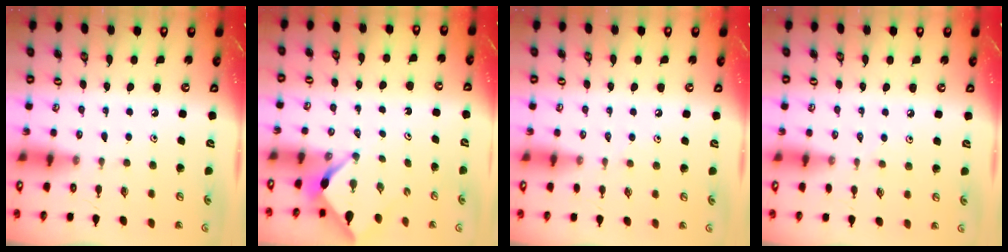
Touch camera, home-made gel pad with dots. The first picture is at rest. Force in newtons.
{"total": 2.5, "press": 2.5, "slide": 0.3}
{"total": 1.8, "press": 1.7, "slide": 0.4}
{"total": 2.5, "press": 2.5, "slide": 0.5}